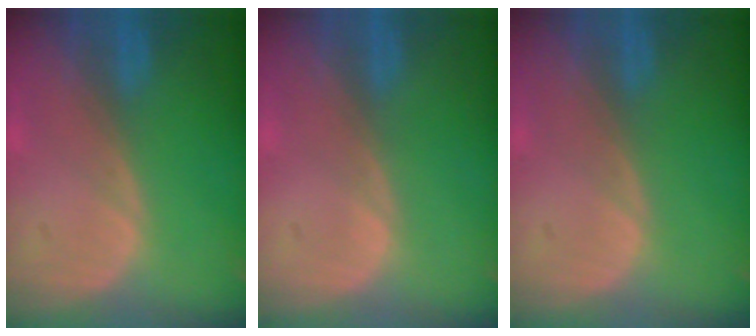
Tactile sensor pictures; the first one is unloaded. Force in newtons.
{"total": 0.6, "press": 0.1, "slide": 0.6}
{"total": 0.0}